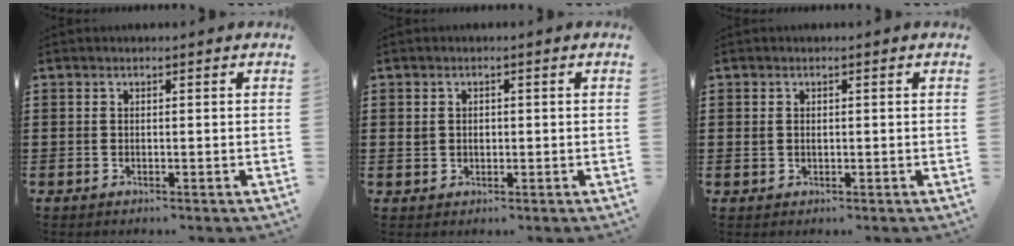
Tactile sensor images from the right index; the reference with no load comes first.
{"total": 1.5, "force": [0.2, 1.2, 0.8], "torque": [-0.017, 0.009, 0.002]}
{"total": 0.9, "force": [0.1, 0.8, 0.6], "torque": [-0.014, 0.005, 0.001]}